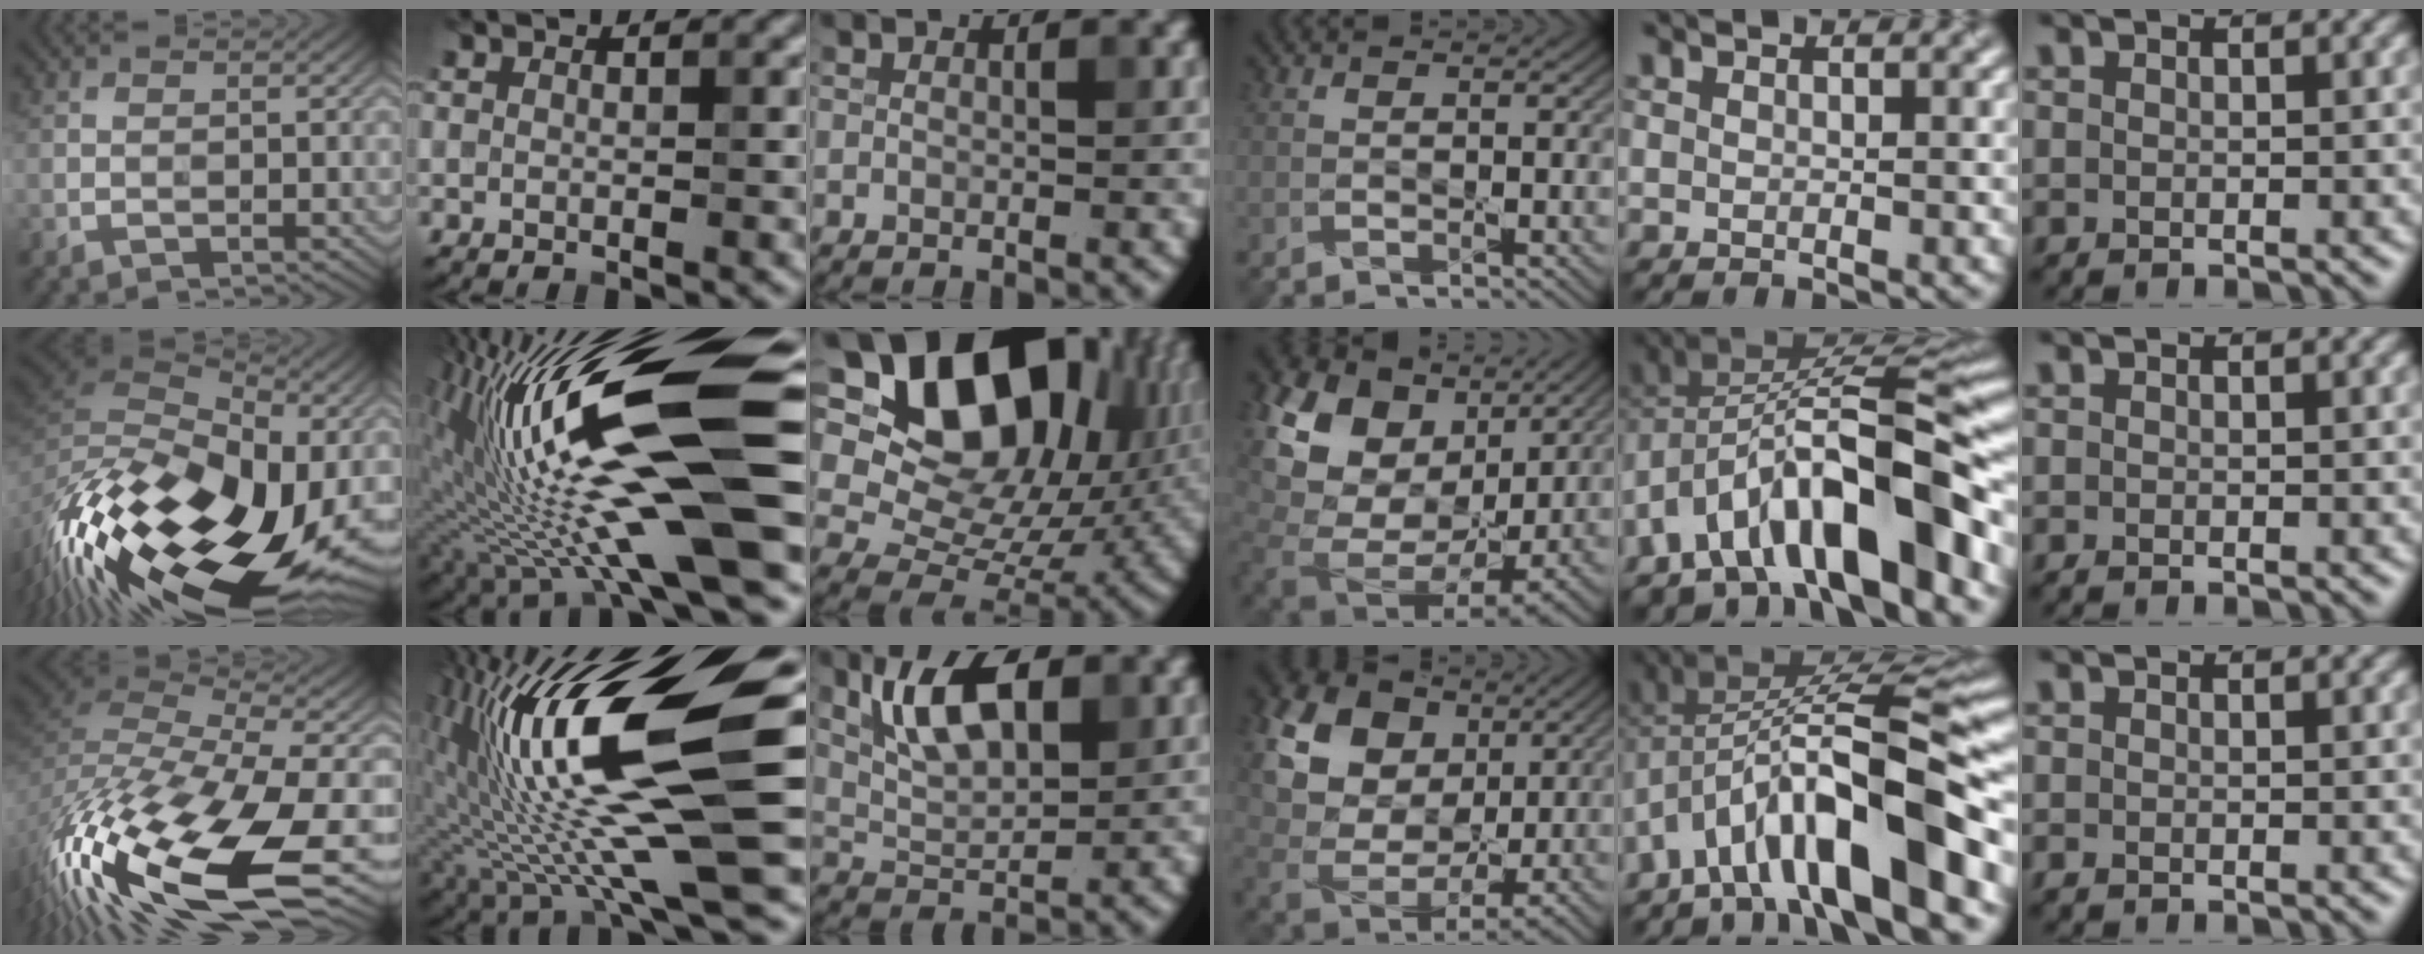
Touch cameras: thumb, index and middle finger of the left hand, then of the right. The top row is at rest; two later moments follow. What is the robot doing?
{"motion": "wipe", "object": "glass cup"}